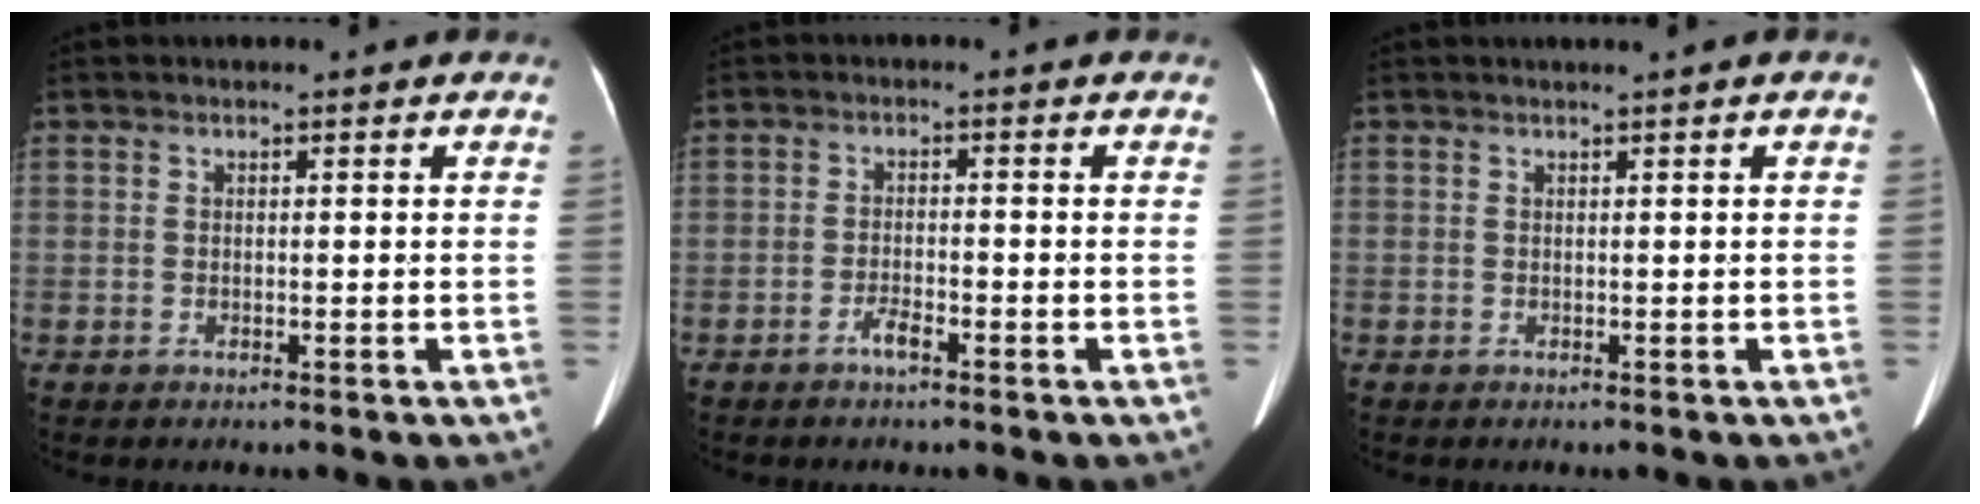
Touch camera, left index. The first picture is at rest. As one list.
[{"total": 2.1, "force": [-1.6, 0.3, 1.2], "torque": [-0.029, -0.003, -0.029]}, {"total": 0.0}]